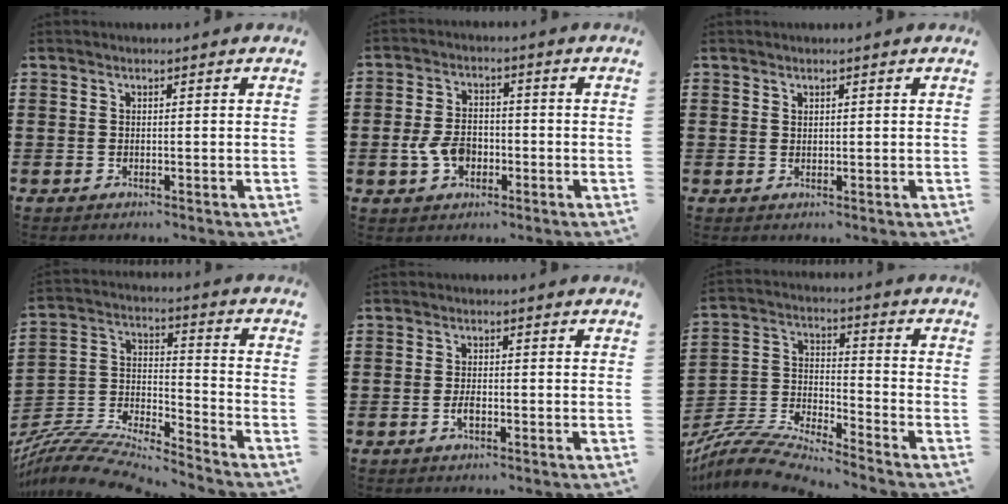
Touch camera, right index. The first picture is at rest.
{"total": 5.5, "force": [-1.5, 3.8, 3.8], "torque": [-0.093, 0.004, -0.033]}
{"total": 0.8, "force": [0.6, 0.4, 0.2], "torque": [-0.005, 0.002, 0.012]}
{"total": 9.1, "force": [-8.6, 1.0, 2.7], "torque": [-0.057, 0.003, -0.176]}
{"total": 2.1, "force": [-0.8, 0.9, 1.7], "torque": [-0.040, -0.002, -0.018]}
{"total": 8.2, "force": [-7.8, 0.5, 2.4], "torque": [-0.067, -0.006, -0.162]}